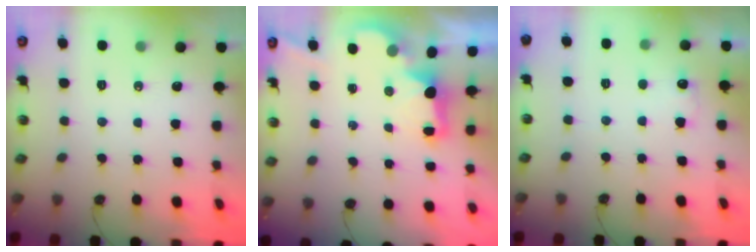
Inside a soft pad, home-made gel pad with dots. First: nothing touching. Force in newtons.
{"total": 2.2, "press": 2.1, "slide": 0.8}
{"total": 6.4, "press": 6.3, "slide": 1.3}